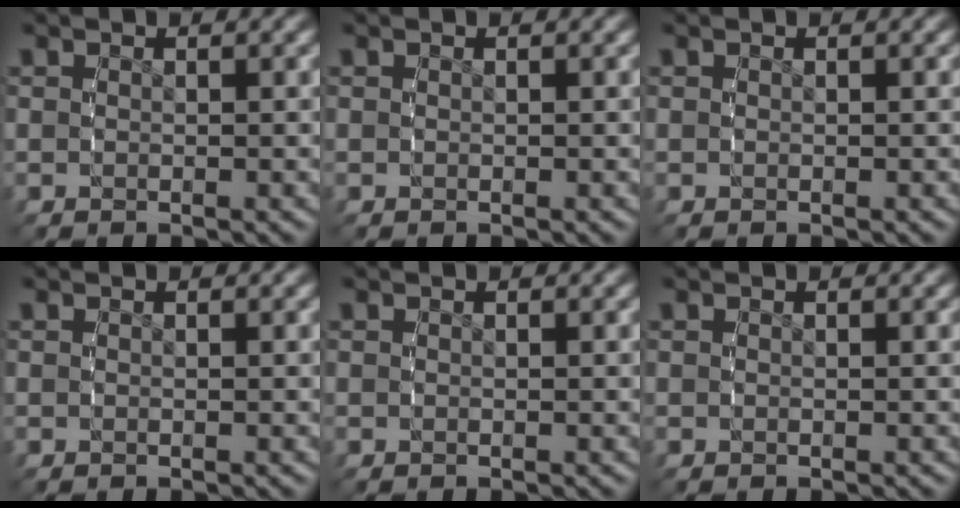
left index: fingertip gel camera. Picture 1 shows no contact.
{"total": 0.0}
{"total": 0.0}
{"total": 0.0}
{"total": 0.0}
{"total": 0.0}